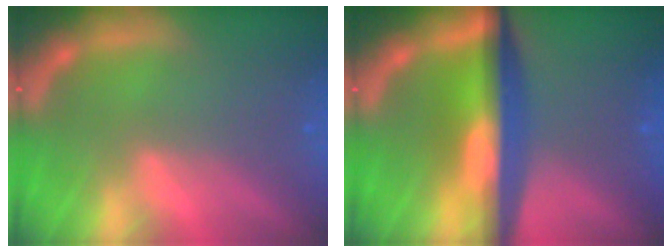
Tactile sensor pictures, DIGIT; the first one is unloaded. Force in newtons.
{"total": 9.0}